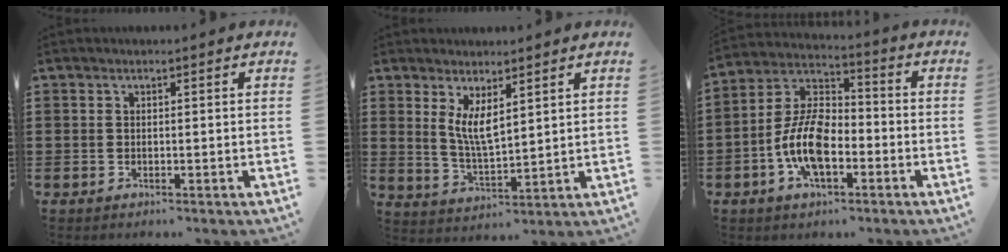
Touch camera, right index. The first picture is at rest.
{"total": 5.0, "force": [2.2, 1.7, 4.2], "torque": [-0.088, 0.000, 0.041]}
{"total": 10.6, "force": [-3.4, 5.6, 8.3], "torque": [-0.202, -0.001, -0.070]}